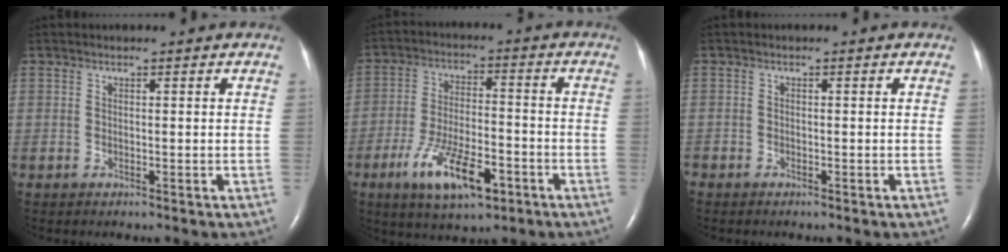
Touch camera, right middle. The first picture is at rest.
{"total": 11.5, "force": [-5.8, 3.8, 9.1], "torque": [-0.176, -0.006, -0.094]}
{"total": 0.7, "force": [-0.6, 0.4, 0.1], "torque": [-0.003, 0.002, -0.011]}